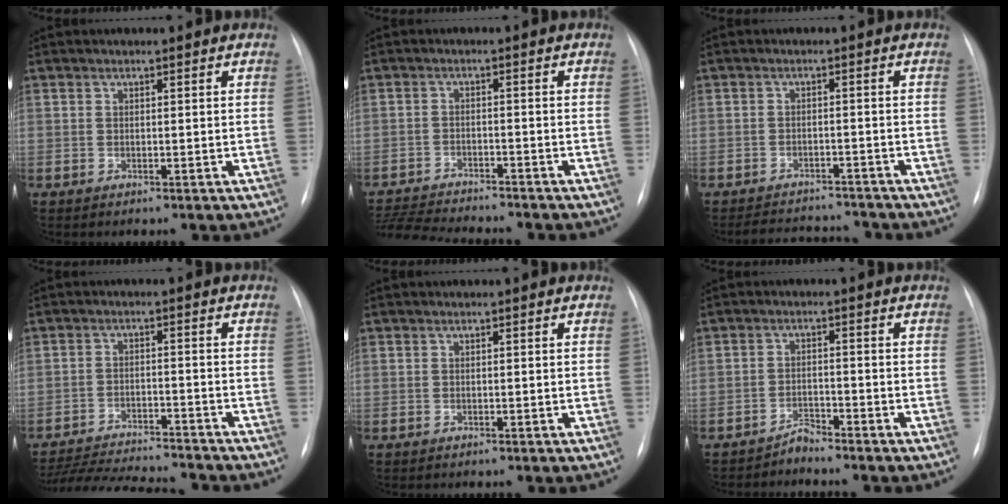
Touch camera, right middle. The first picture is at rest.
{"total": 11.6, "force": [-10.9, 0.6, 4.0], "torque": [-0.069, -0.007, -0.168]}
{"total": 7.4, "force": [-7.2, 1.6, 0.9], "torque": [-0.015, 0.006, -0.098]}
{"total": 15.8, "force": [-14.8, 1.4, 5.3], "torque": [-0.099, -0.017, -0.216]}
{"total": 0.0}
{"total": 2.1, "force": [-2.1, -0.1, -0.2], "torque": [0.006, -0.010, -0.036]}